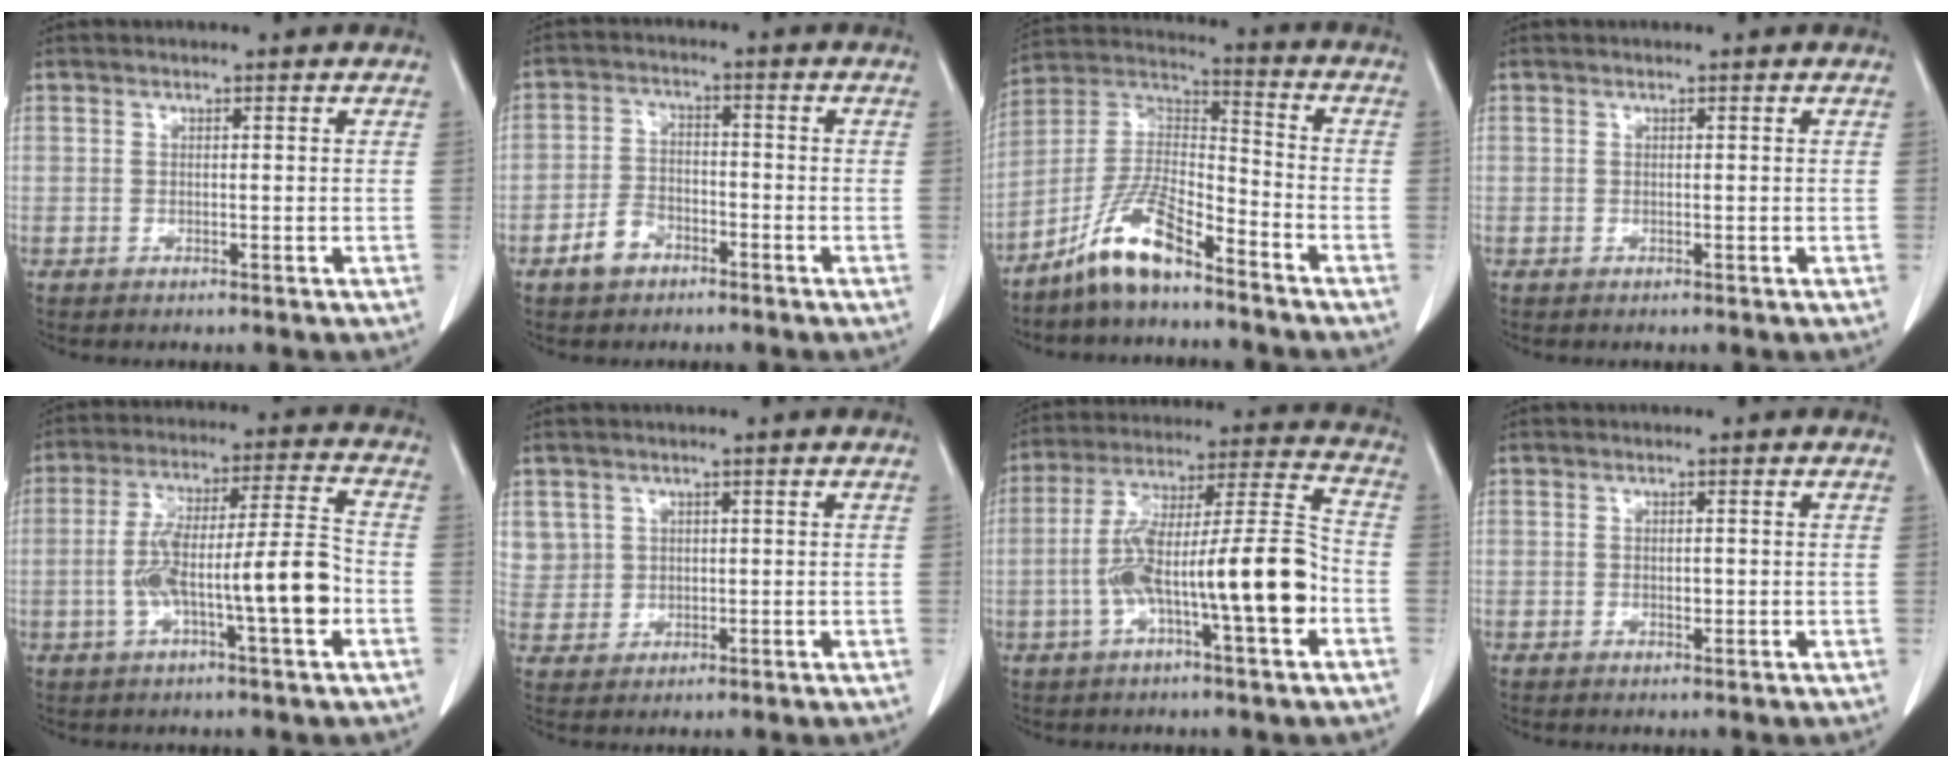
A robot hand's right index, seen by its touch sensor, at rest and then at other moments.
{"total": 5.0, "force": [-3.1, 3.2, 2.2], "torque": [-0.047, 0.010, -0.055]}
{"total": 11.0, "force": [-8.1, 2.1, 7.1], "torque": [-0.153, 0.011, -0.159]}
{"total": 0.0}
{"total": 12.9, "force": [-3.4, 1.2, 12.4], "torque": [-0.218, 0.020, -0.056]}
{"total": 5.0, "force": [2.2, 4.5, 0.2], "torque": [0.000, 0.006, 0.051]}
{"total": 16.8, "force": [-4.6, 2.0, 16.1], "torque": [-0.284, 0.025, -0.072]}
{"total": 0.7, "force": [0.0, 0.4, 0.6], "torque": [-0.013, -0.001, 0.000]}